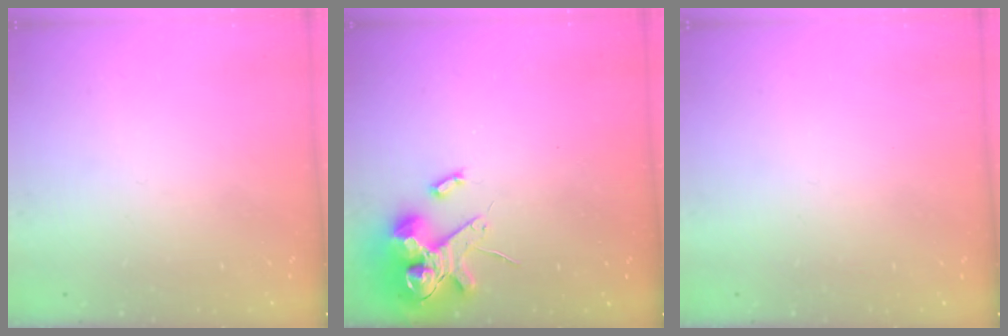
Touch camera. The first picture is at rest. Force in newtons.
{"total": 12.3, "press": 12.2, "slide": 1.7}
{"total": 0.0}